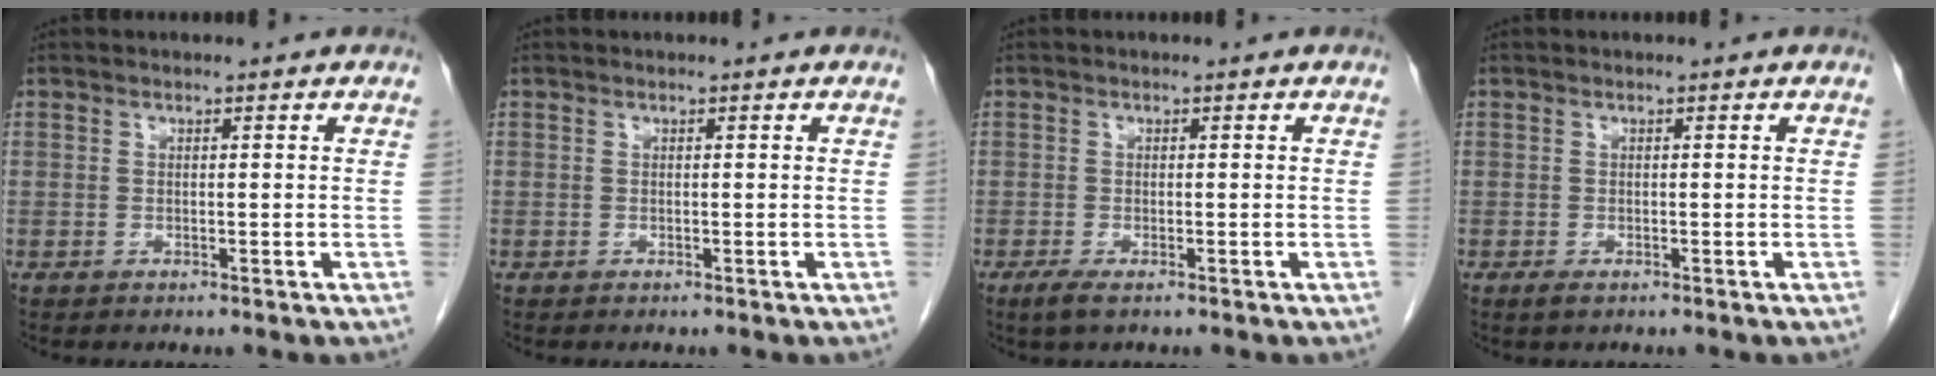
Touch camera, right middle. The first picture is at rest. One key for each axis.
{"total": 0.0}
{"total": 1.8, "fx": -1.1, "fy": 0.3, "fz": 1.4, "tx": -0.034, "ty": -0.006, "tz": -0.021}
{"total": 1.0, "fx": -0.6, "fy": 0.4, "fz": 0.7, "tx": -0.015, "ty": -0.002, "tz": -0.006}